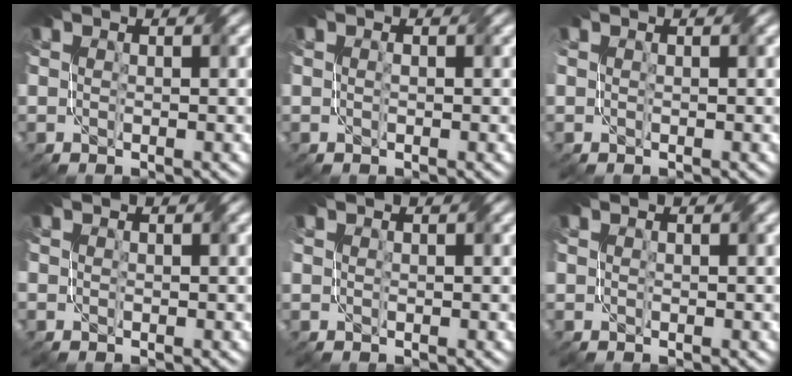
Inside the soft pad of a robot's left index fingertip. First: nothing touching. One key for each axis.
{"total": 0.0}
{"total": 0.0}
{"total": 0.0}
{"total": 0.0}
{"total": 0.7, "fx": -0.1, "fy": -0.5, "fz": -0.4, "tx": 0.008, "ty": 0.002, "tz": -0.007}